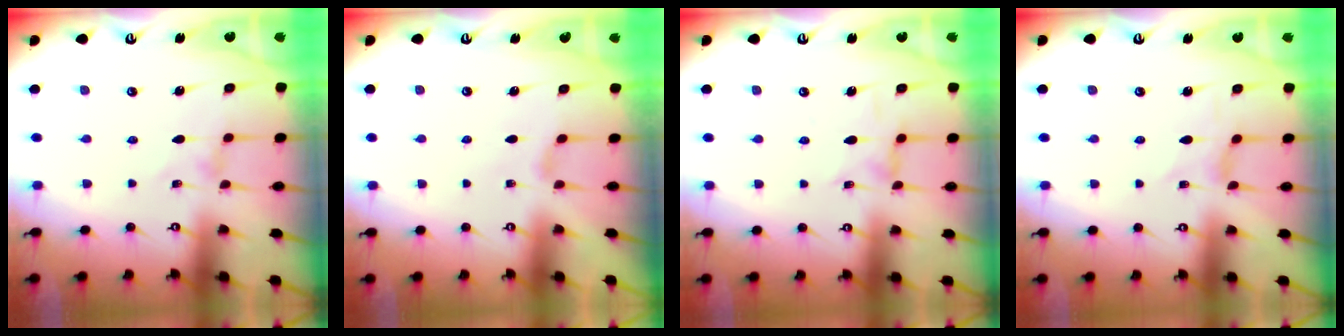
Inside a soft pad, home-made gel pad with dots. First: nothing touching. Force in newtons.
{"total": 1.5, "press": 1.5, "slide": 0.4}
{"total": 2.0, "press": 2.0, "slide": 0.2}
{"total": 0.6, "press": 0.6, "slide": 0.2}